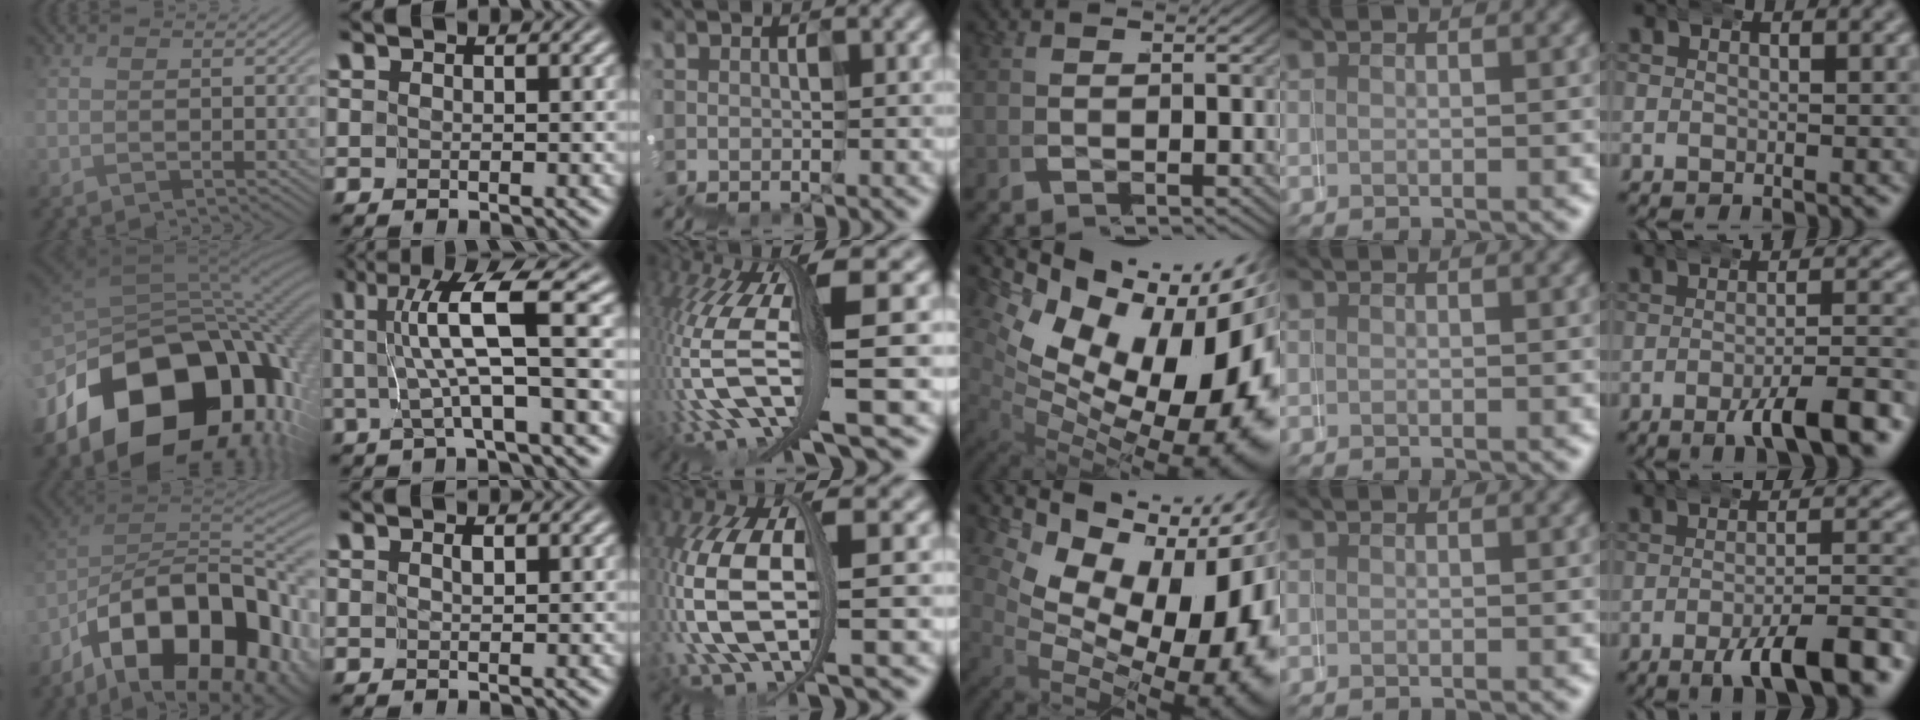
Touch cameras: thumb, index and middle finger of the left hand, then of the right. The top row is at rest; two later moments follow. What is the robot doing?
{"motion": "wrap", "object": "duck tape"}